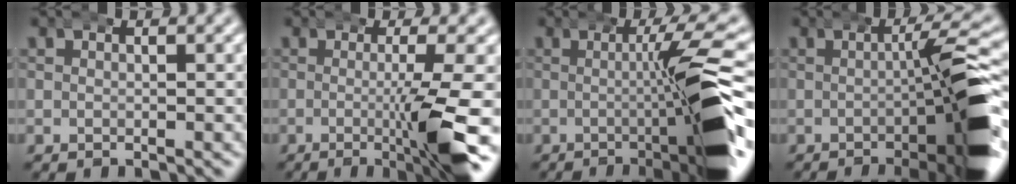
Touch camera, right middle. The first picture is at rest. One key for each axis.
{"total": 8.8, "fx": -1.8, "fy": 1.2, "fz": 8.6, "tx": -0.119, "ty": -0.002, "tz": -0.030}
{"total": 14.5, "fx": -1.7, "fy": 2.7, "fz": 14.2, "tx": -0.189, "ty": 0.014, "tz": -0.025}
{"total": 12.3, "fx": -2.5, "fy": 2.6, "fz": 11.7, "tx": -0.153, "ty": 0.011, "tz": -0.037}